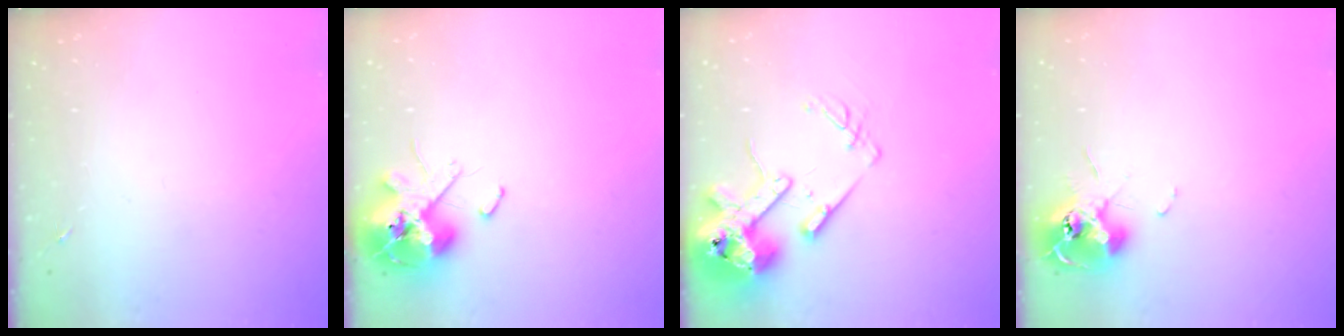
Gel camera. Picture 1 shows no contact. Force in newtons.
{"total": 13.9, "press": 13.7, "slide": 2.2}
{"total": 16.1, "press": 15.9, "slide": 2.4}
{"total": 11.7, "press": 11.7, "slide": 0.9}